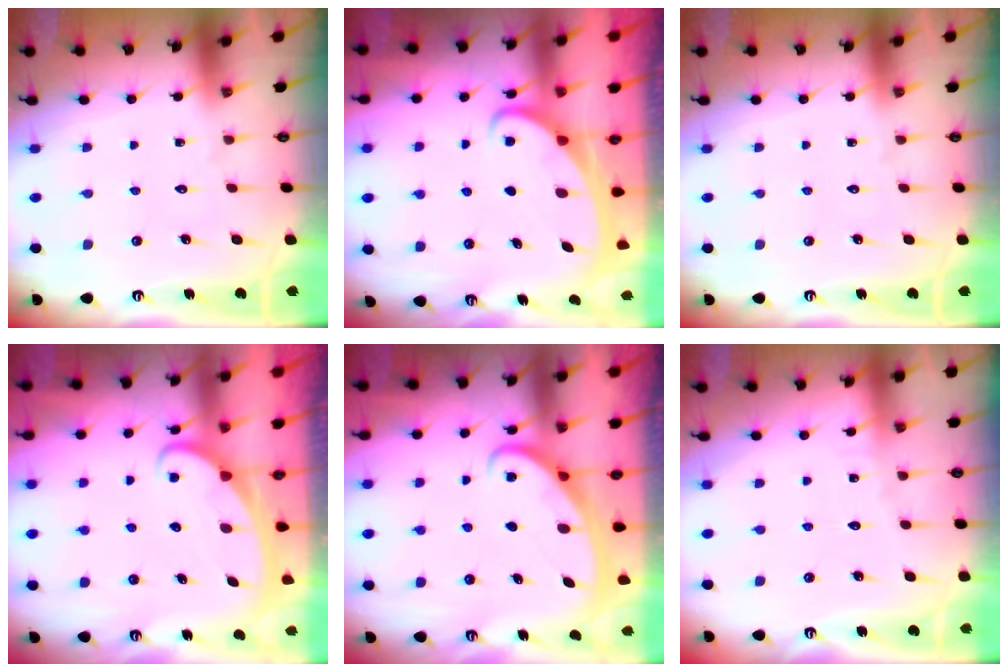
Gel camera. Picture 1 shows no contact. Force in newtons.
{"total": 2.2, "press": 2.2, "slide": 0.3}
{"total": 0.0}
{"total": 2.4, "press": 2.4, "slide": 0.3}
{"total": 2.5, "press": 2.5, "slide": 0.4}
{"total": 3.1, "press": 3.1, "slide": 0.3}